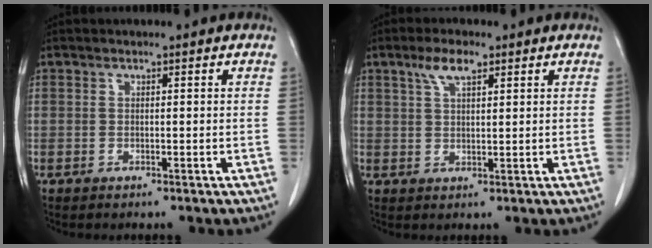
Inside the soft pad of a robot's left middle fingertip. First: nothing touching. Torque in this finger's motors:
{"motor_torque": [0.03, 0.03, -0.17, -0.02]}